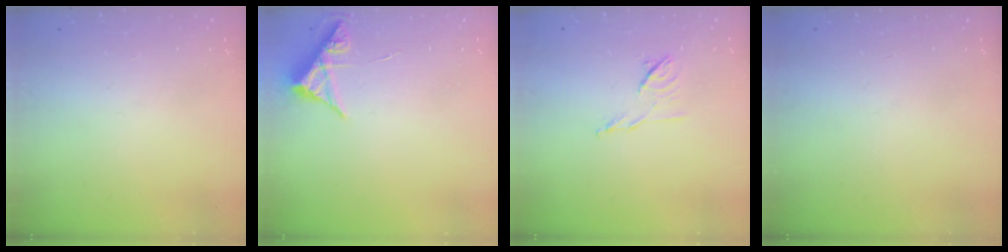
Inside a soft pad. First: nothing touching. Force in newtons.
{"total": 5.3, "press": 5.2, "slide": 0.6}
{"total": 7.1, "press": 7.0, "slide": 1.2}
{"total": 0.0}